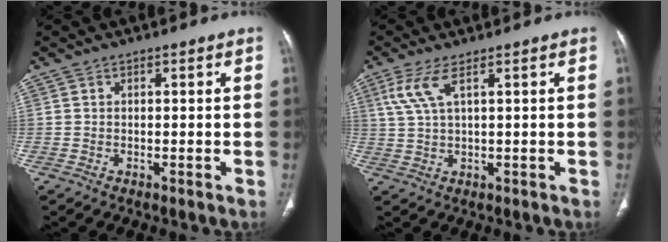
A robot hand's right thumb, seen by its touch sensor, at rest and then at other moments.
{"total": 4.8, "force": [2.2, 1.0, 4.2], "torque": [-0.116, 0.001, 0.056]}